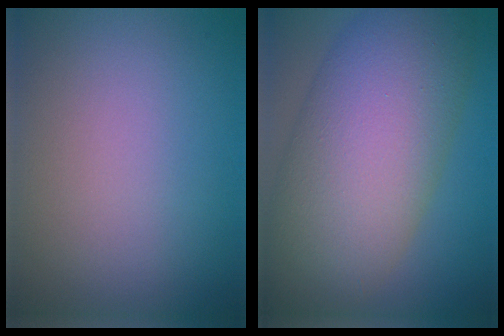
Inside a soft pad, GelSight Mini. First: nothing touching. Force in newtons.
{"total": 12.4, "press": 12.3, "slide": 0.4}